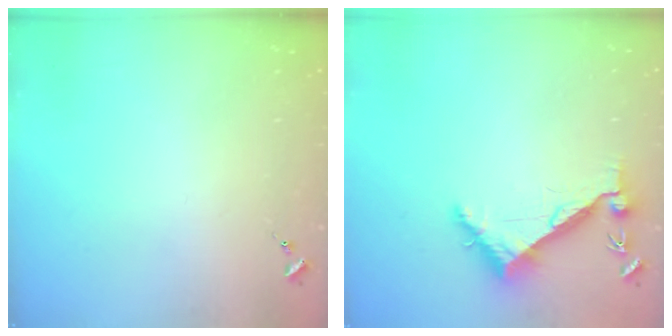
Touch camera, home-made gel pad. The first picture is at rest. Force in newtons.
{"total": 6.4, "press": 6.4, "slide": 0.7}